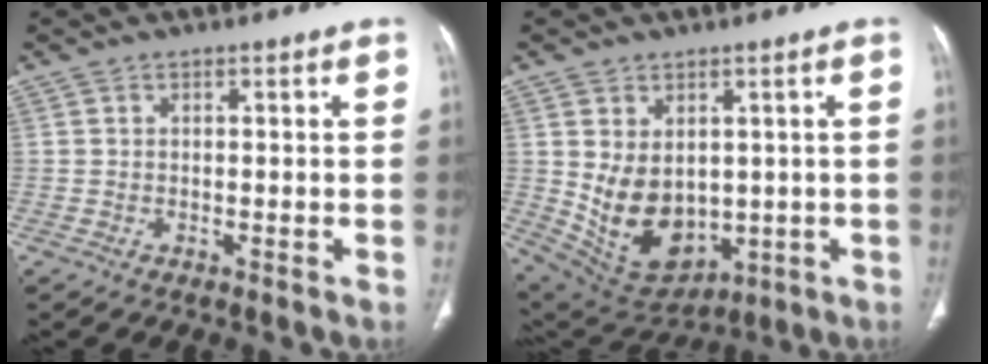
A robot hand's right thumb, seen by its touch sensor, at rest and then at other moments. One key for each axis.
{"total": 12.8, "fx": 0.2, "fy": 9.1, "fz": 9.0, "tx": -0.129, "ty": -0.013, "tz": 0.042}